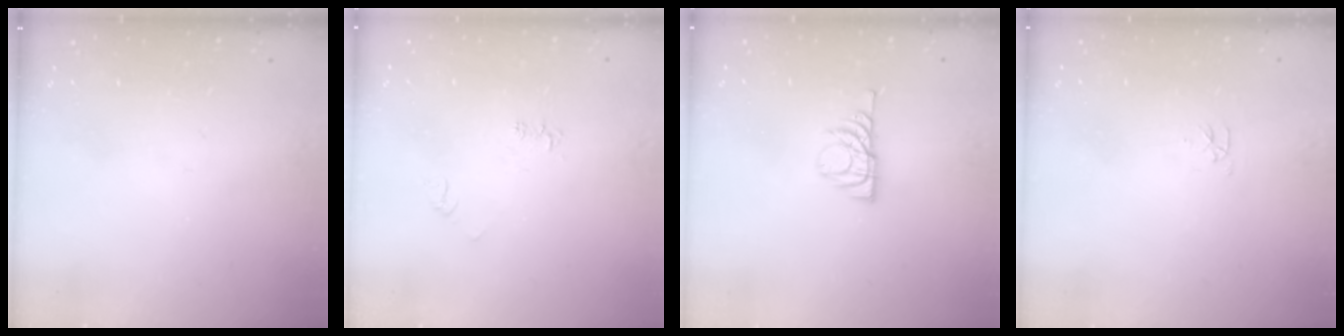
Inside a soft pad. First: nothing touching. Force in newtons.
{"total": 4.3, "press": 4.3, "slide": 0.5}
{"total": 6.1, "press": 6.1, "slide": 0.8}
{"total": 2.8, "press": 2.7, "slide": 0.4}